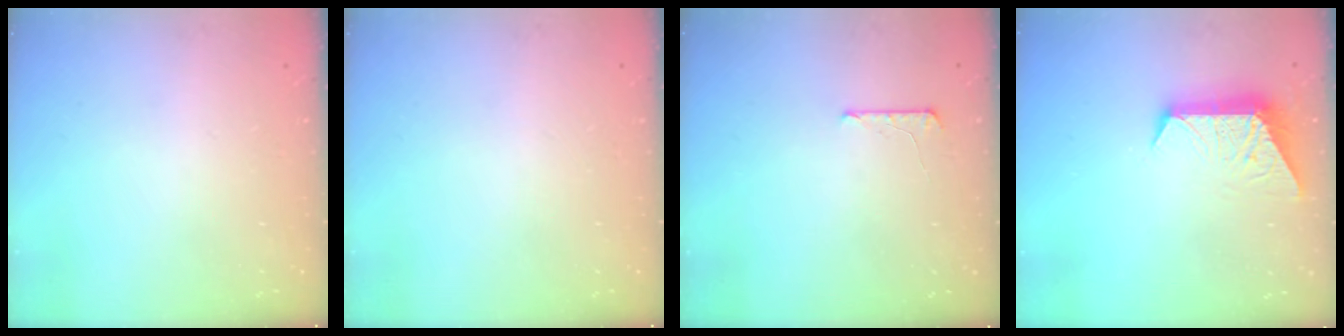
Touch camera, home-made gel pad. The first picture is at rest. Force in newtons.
{"total": 0.0}
{"total": 5.3, "press": 5.2, "slide": 0.5}
{"total": 9.3, "press": 9.3, "slide": 0.6}